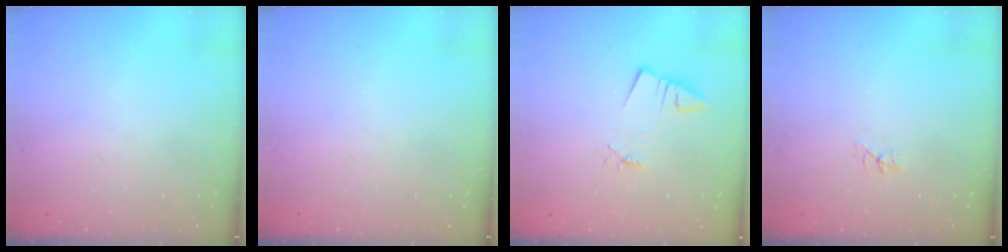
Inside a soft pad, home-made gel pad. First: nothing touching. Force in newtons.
{"total": 0.0}
{"total": 1.8, "press": 1.8, "slide": 0.1}
{"total": 4.6, "press": 4.6, "slide": 0.5}